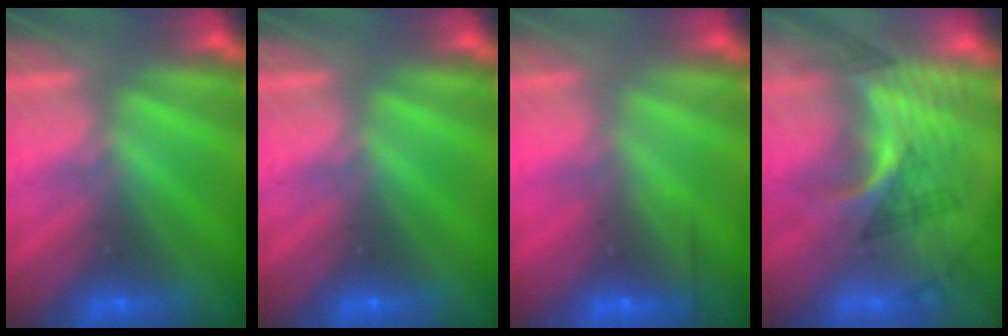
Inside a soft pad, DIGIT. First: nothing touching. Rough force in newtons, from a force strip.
{"total": 0.0}
{"total": 2.5}
{"total": 2.9}